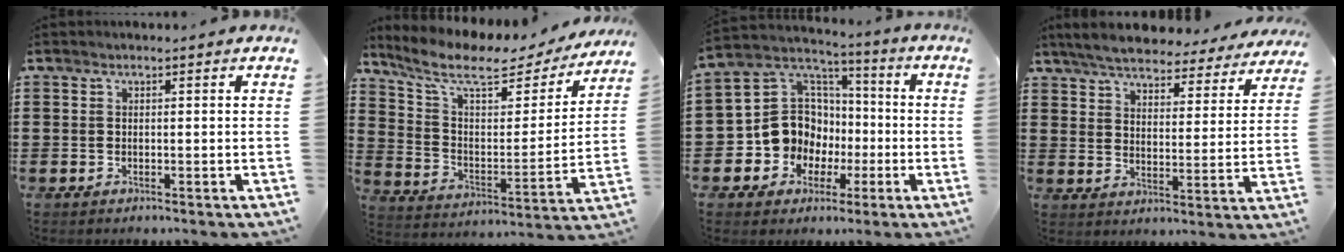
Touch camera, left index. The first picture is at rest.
{"total": 9.7, "force": [7.3, 3.0, 5.7], "torque": [-0.141, -0.035, 0.123]}
{"total": 12.0, "force": [-2.1, 11.0, 4.2], "torque": [-0.138, 0.002, -0.035]}
{"total": 6.1, "force": [5.9, 0.6, 1.3], "torque": [-0.055, -0.037, 0.103]}